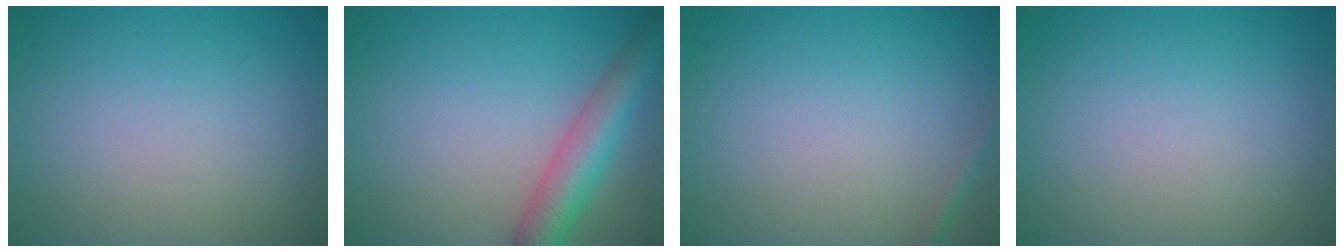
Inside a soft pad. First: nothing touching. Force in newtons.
{"total": 5.0, "press": 5.0, "slide": 0.2}
{"total": 0.8, "press": 0.8, "slide": 0.1}
{"total": 0.0}